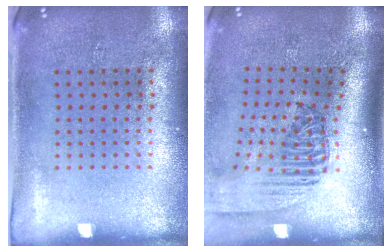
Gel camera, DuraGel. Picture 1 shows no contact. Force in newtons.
{"total": 2.4, "press": 1.8, "slide": 1.7}